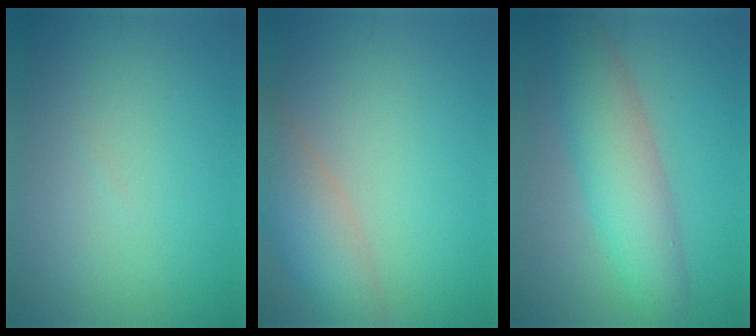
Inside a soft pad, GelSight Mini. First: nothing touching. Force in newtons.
{"total": 4.8, "press": 4.8, "slide": 0.5}
{"total": 6.0, "press": 6.0, "slide": 0.1}